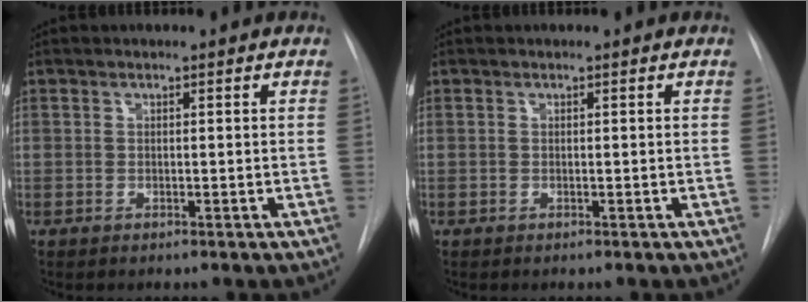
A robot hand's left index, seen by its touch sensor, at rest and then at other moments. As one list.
[{"total": 0.0}]